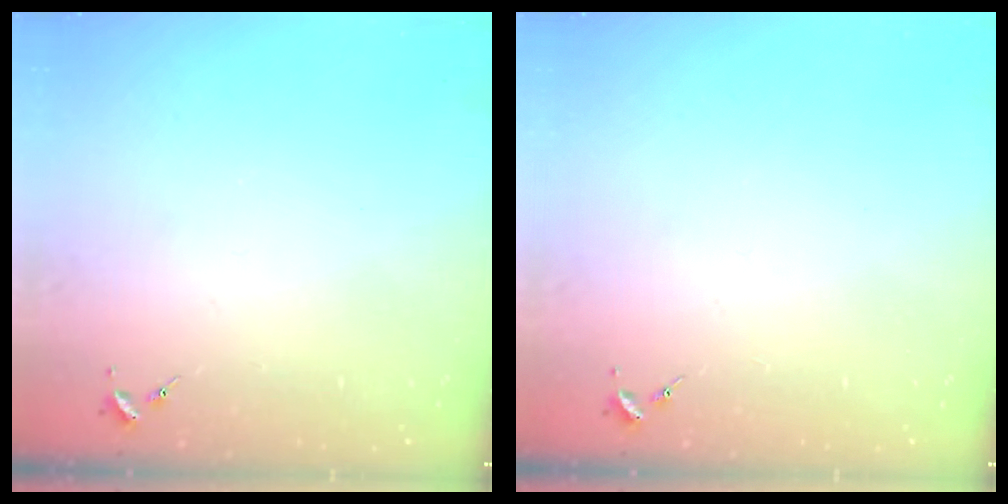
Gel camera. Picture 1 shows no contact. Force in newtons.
{"total": 0.0}